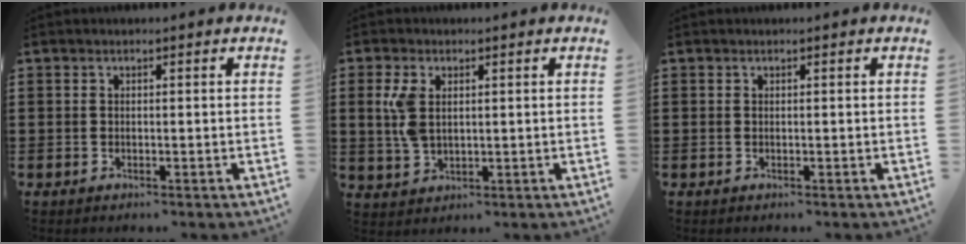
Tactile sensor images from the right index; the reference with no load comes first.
{"total": 4.9, "force": [1.2, 2.8, 3.8], "torque": [-0.097, 0.003, 0.016]}
{"total": 0.0}